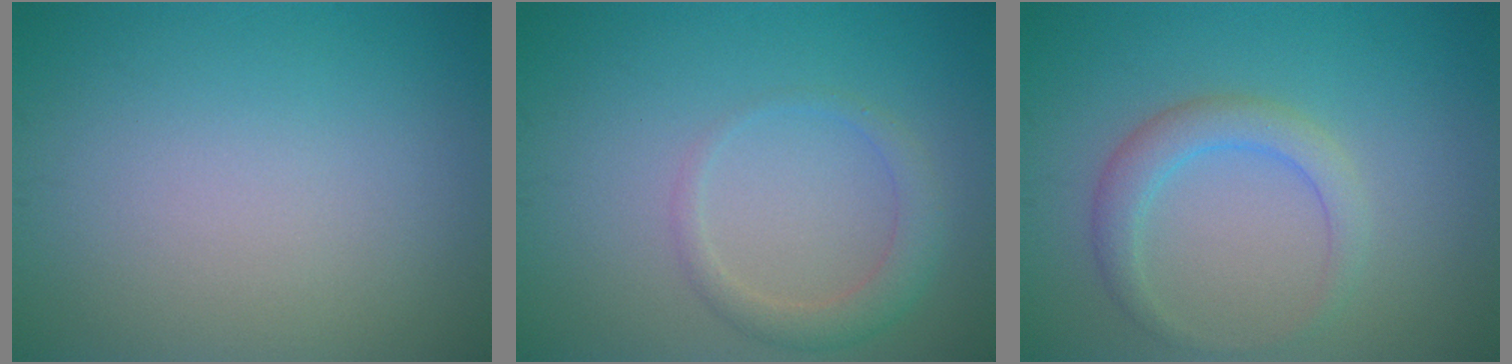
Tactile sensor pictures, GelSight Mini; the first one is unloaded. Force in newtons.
{"total": 2.2, "press": 2.2, "slide": 0.3}
{"total": 2.8, "press": 2.8, "slide": 0.0}